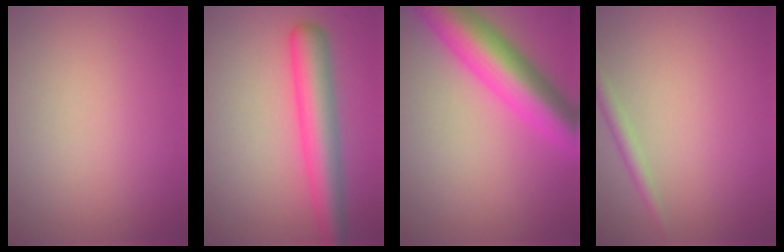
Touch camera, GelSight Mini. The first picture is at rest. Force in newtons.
{"total": 5.3, "press": 5.3, "slide": 0.2}
{"total": 8.4, "press": 8.4, "slide": 0.2}
{"total": 1.5, "press": 1.5, "slide": 0.0}